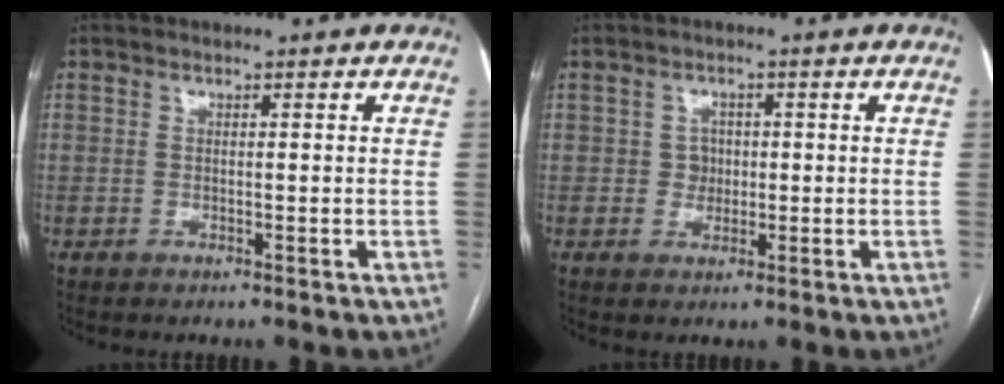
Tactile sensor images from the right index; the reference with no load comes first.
{"total": 2.5, "force": [0.1, 2.3, 0.9], "torque": [-0.007, 0.004, 0.001]}